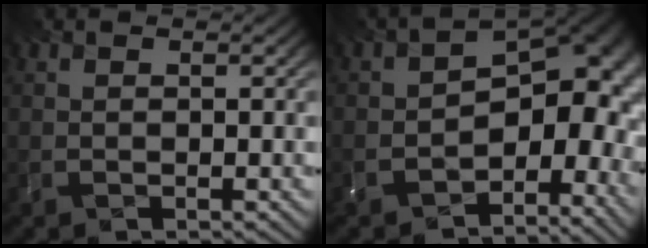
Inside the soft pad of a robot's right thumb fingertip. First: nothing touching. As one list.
[{"total": 10.6, "force": [-4.1, 6.3, 7.4], "torque": [-0.114, -0.017, -0.057]}]